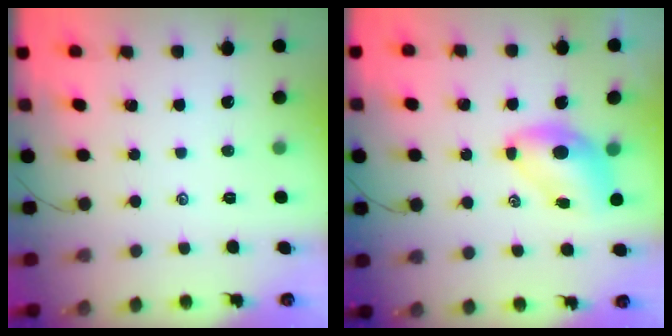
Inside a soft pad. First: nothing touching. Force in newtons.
{"total": 7.0, "press": 6.9, "slide": 1.2}